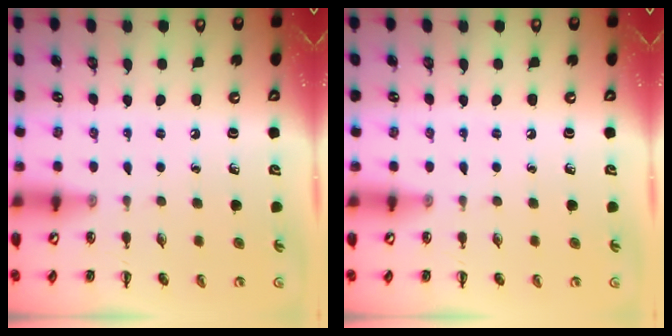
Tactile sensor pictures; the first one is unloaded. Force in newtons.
{"total": 0.0}